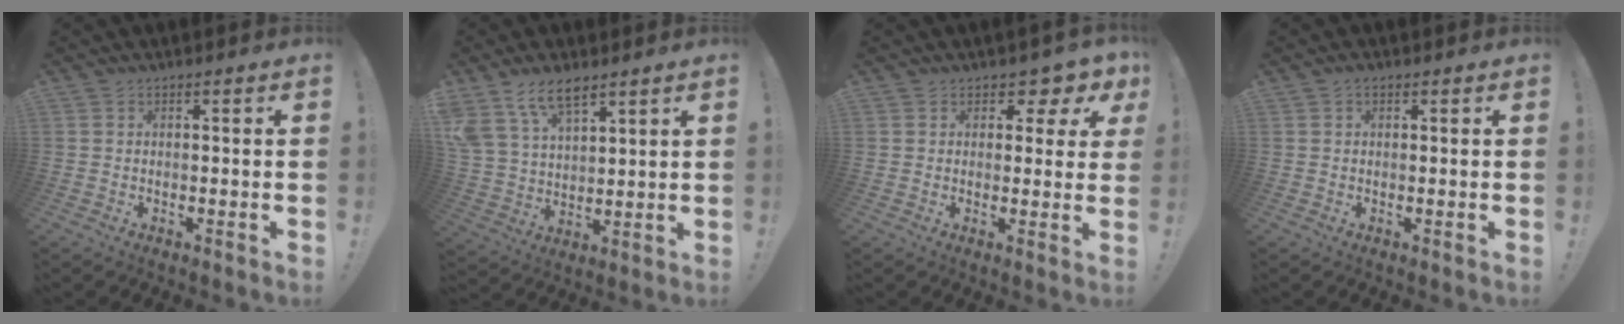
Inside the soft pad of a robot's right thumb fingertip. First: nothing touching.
{"total": 11.7, "force": [8.2, 5.8, 6.0], "torque": [-0.116, -0.040, 0.159]}
{"total": 4.5, "force": [2.9, 2.9, 1.8], "torque": [-0.009, -0.031, 0.048]}
{"total": 0.8, "force": [0.5, 0.4, 0.4], "torque": [-0.004, -0.001, 0.008]}